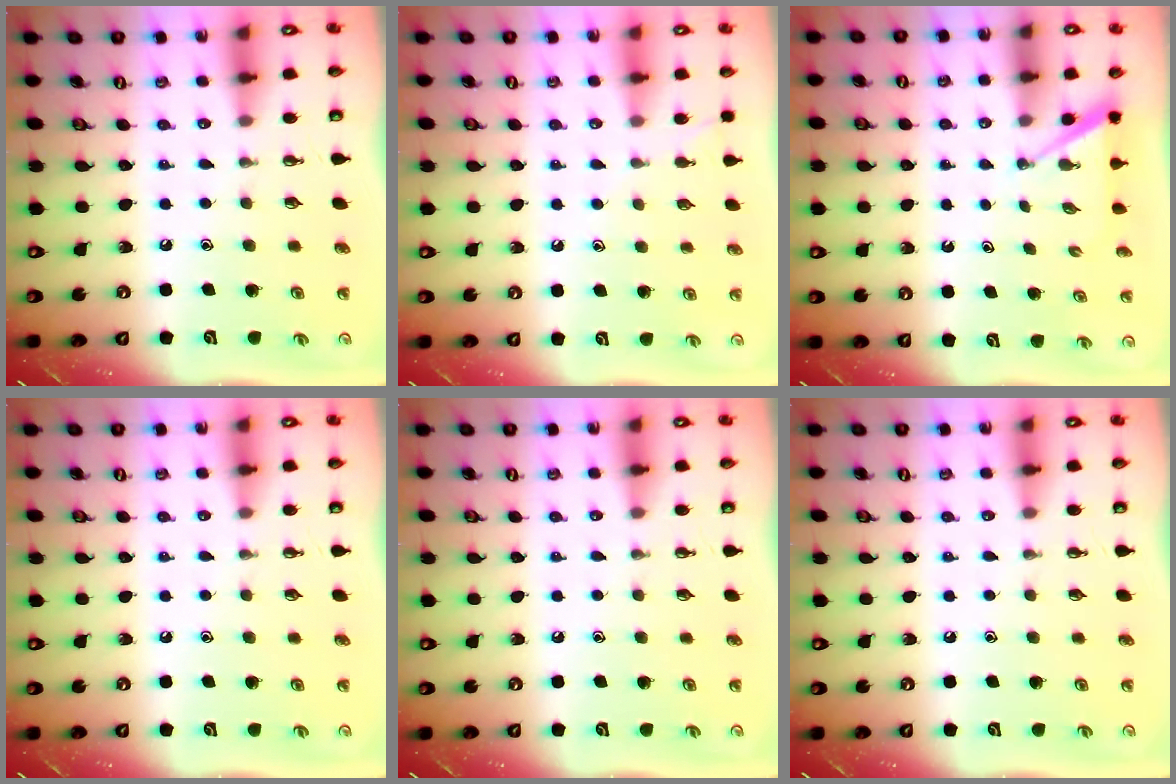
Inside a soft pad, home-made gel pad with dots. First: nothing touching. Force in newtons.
{"total": 4.6, "press": 4.6, "slide": 0.5}
{"total": 2.3, "press": 2.3, "slide": 0.3}
{"total": 0.0}
{"total": 0.0}
{"total": 0.0}